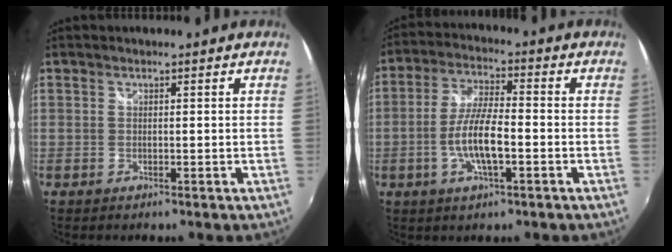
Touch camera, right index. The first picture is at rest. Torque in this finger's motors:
{"motor_torque": [0.39, -0.29, 0.46, 0.15]}